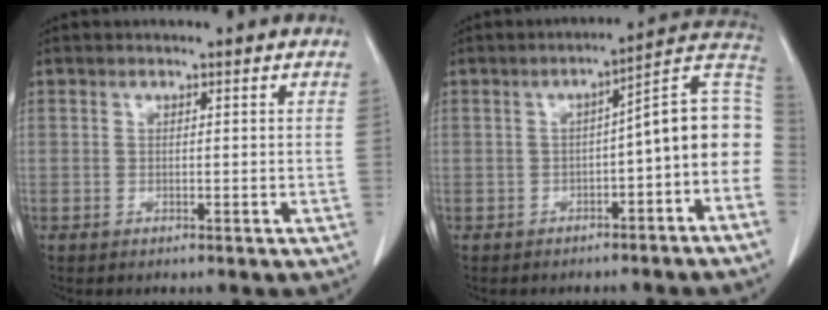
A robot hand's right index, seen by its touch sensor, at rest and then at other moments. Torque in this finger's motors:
{"motor_torque": [1.65, -0.48, 1.05, 0.14]}